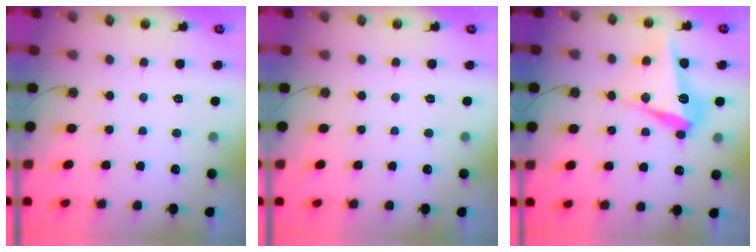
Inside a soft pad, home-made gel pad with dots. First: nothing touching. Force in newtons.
{"total": 0.0}
{"total": 15.1, "press": 15.1, "slide": 1.3}